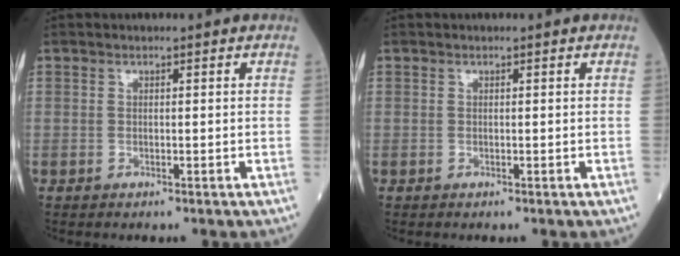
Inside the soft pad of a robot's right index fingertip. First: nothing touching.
{"total": 0.0}